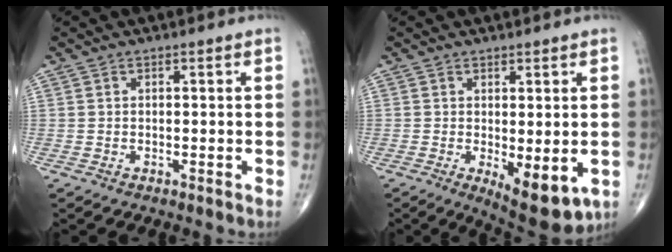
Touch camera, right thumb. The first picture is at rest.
{"total": 8.7, "force": [-2.1, 3.4, 7.7], "torque": [-0.097, -0.021, -0.020]}